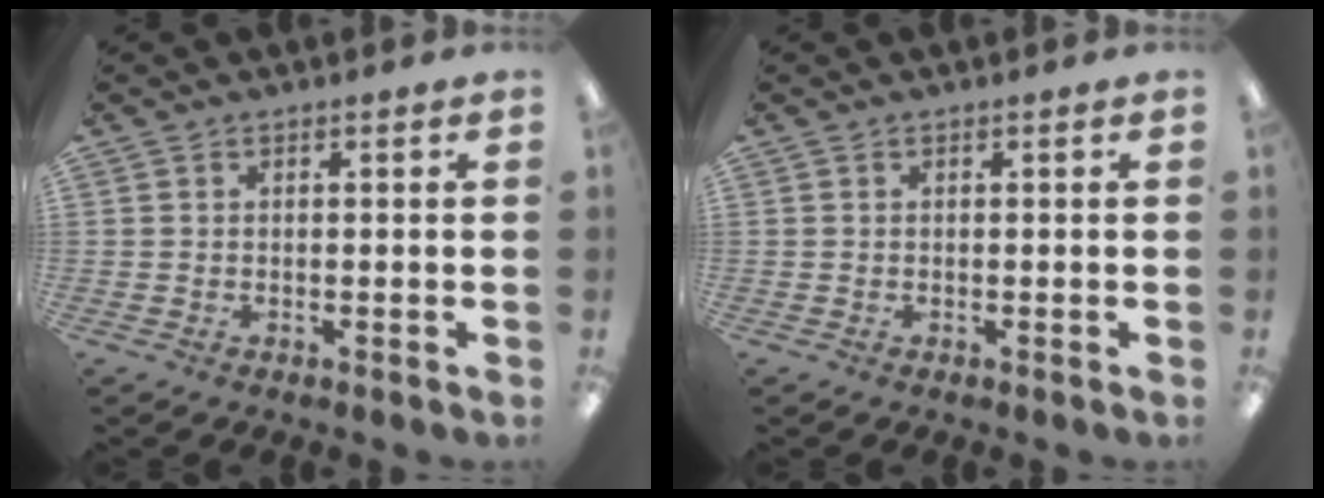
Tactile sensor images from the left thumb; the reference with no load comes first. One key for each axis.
{"total": 0.0}